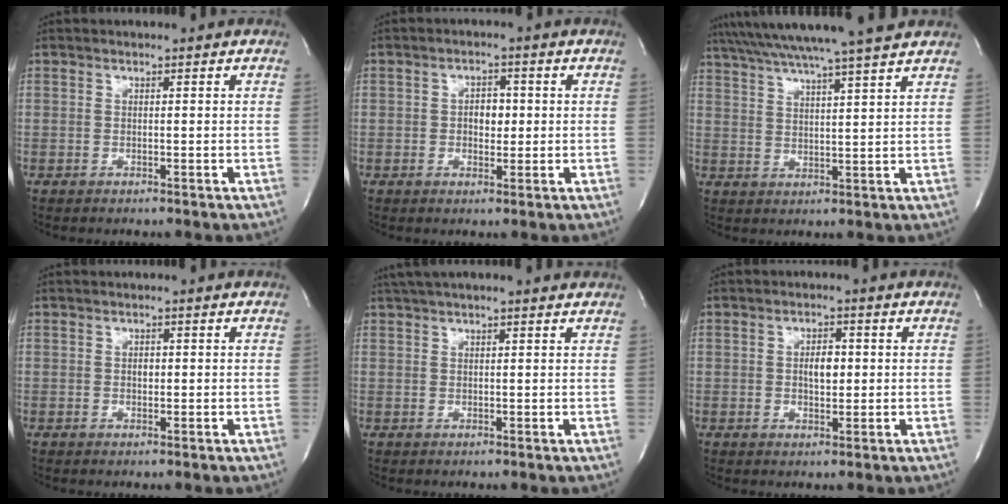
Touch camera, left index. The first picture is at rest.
{"total": 3.1, "force": [0.0, 2.0, 2.4], "torque": [-0.038, 0.005, 0.000]}
{"total": 16.9, "force": [14.7, -0.8, 8.3], "torque": [-0.151, 0.009, 0.214]}
{"total": 1.0, "force": [0.0, 0.7, 0.7], "torque": [-0.014, 0.000, -0.001]}
{"total": 7.7, "force": [6.4, 1.2, 4.2], "torque": [-0.069, 0.032, 0.089]}
{"total": 3.4, "force": [0.0, 2.1, 2.6], "torque": [-0.040, 0.005, 0.001]}